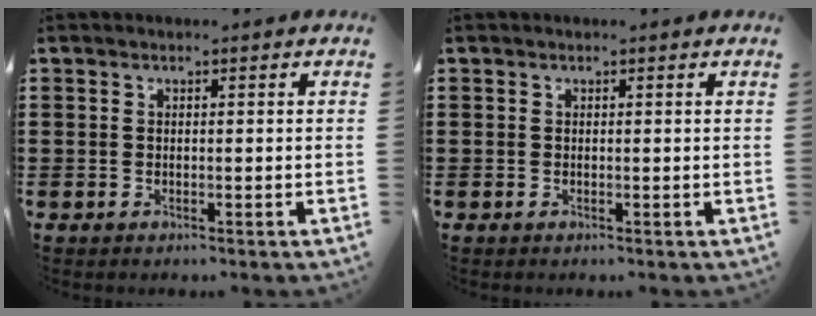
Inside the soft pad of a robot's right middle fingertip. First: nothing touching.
{"total": 0.0}